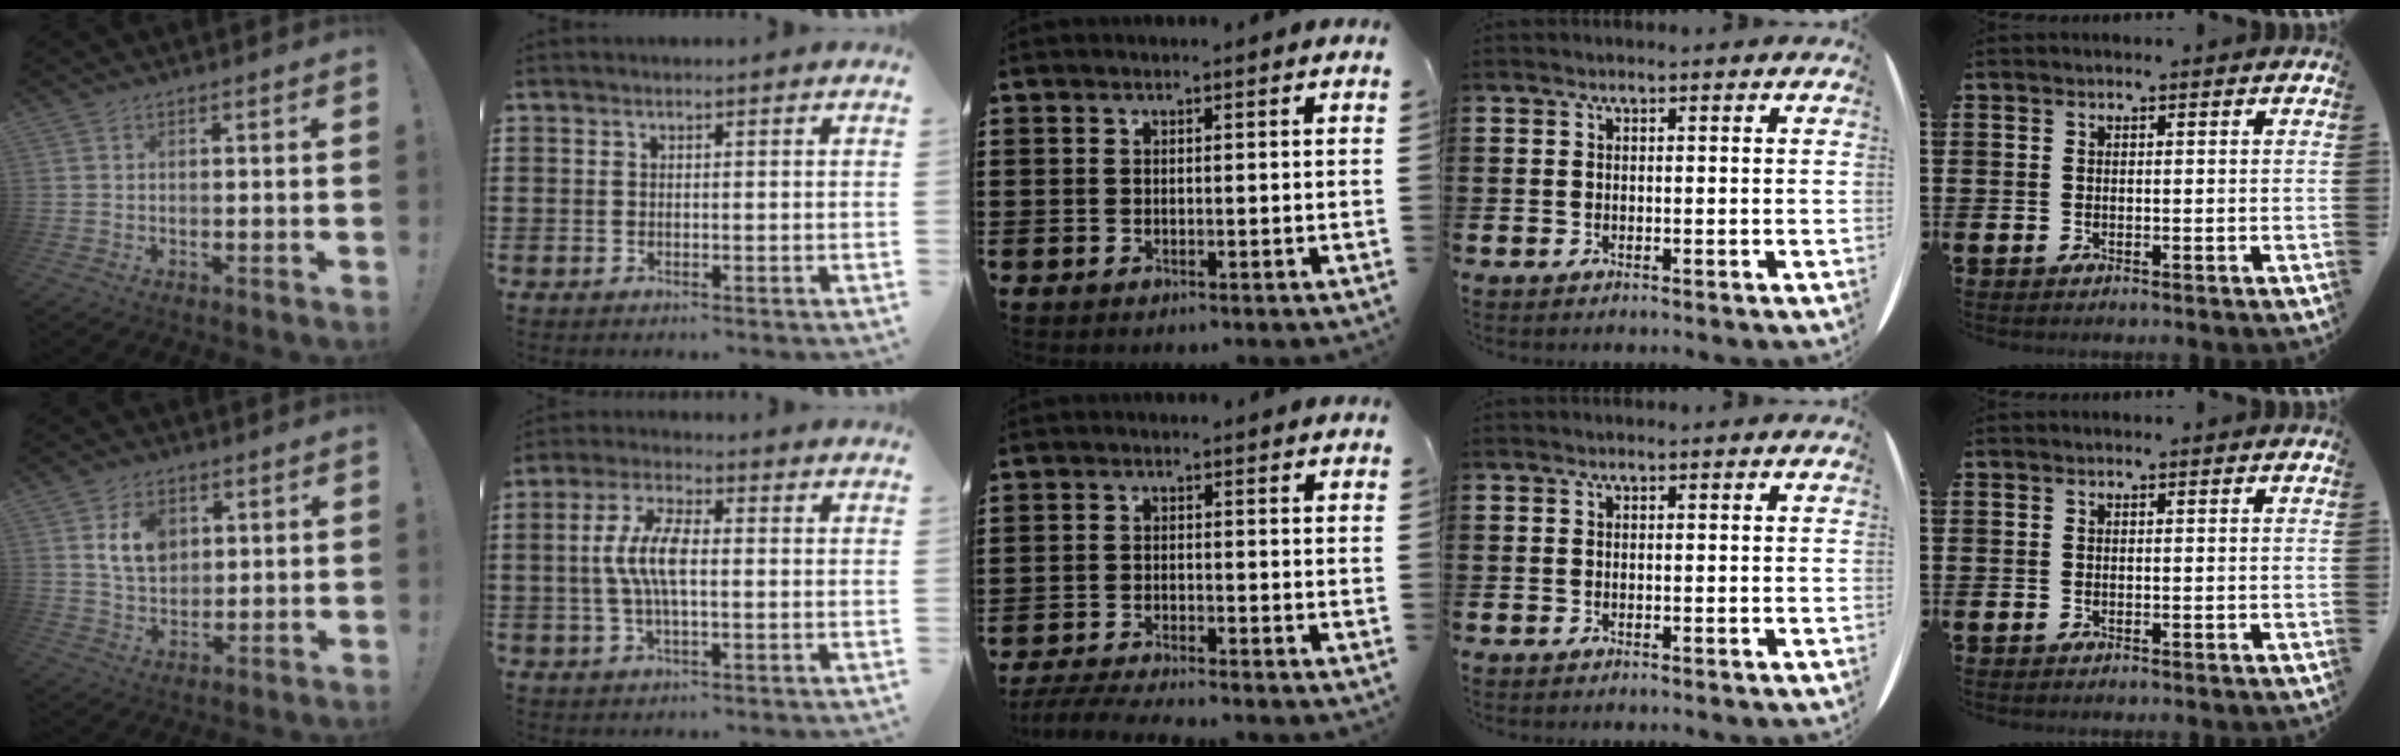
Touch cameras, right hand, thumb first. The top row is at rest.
{"thumb": {"total": 9.5, "force": [3.2, 7.0, 5.5], "torque": [-0.084, 0.000, 0.063]}, "index": {"total": 7.0, "force": [-0.2, 2.4, 6.6], "torque": [-0.140, 0.000, -0.011]}, "middle": {"total": 3.6, "force": [-3.4, -0.1, 1.1], "torque": [-0.032, -0.009, -0.073]}}